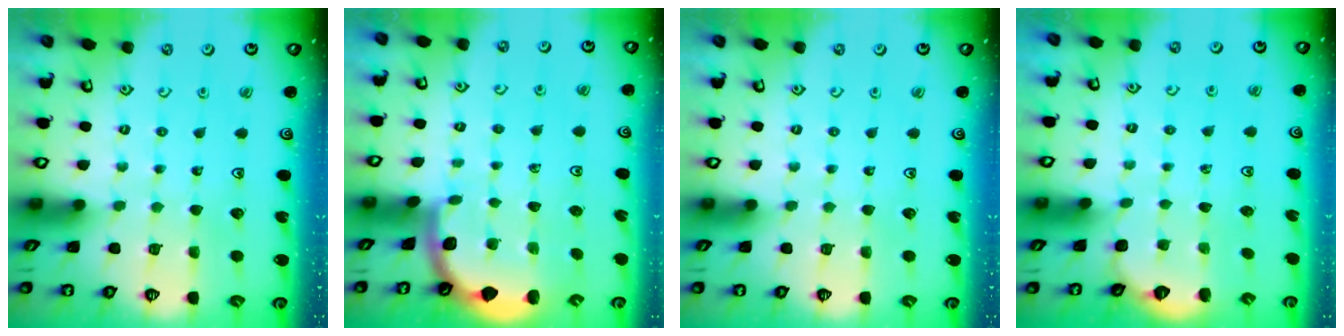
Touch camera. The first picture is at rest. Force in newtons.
{"total": 1.8, "press": 1.8, "slide": 0.1}
{"total": 0.0}
{"total": 1.6, "press": 0.7, "slide": 1.5}